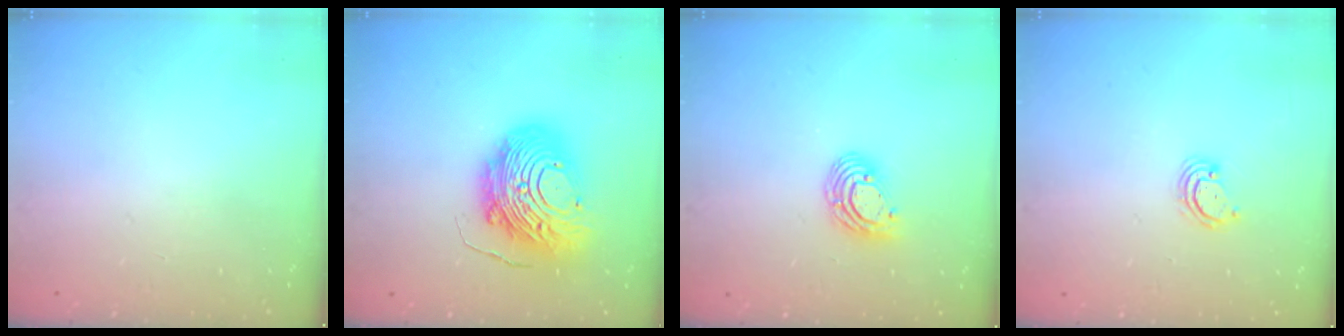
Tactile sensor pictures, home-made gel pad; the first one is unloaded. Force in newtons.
{"total": 17.9, "press": 17.9, "slide": 1.5}
{"total": 9.5, "press": 9.4, "slide": 1.6}
{"total": 3.4, "press": 3.4, "slide": 0.3}